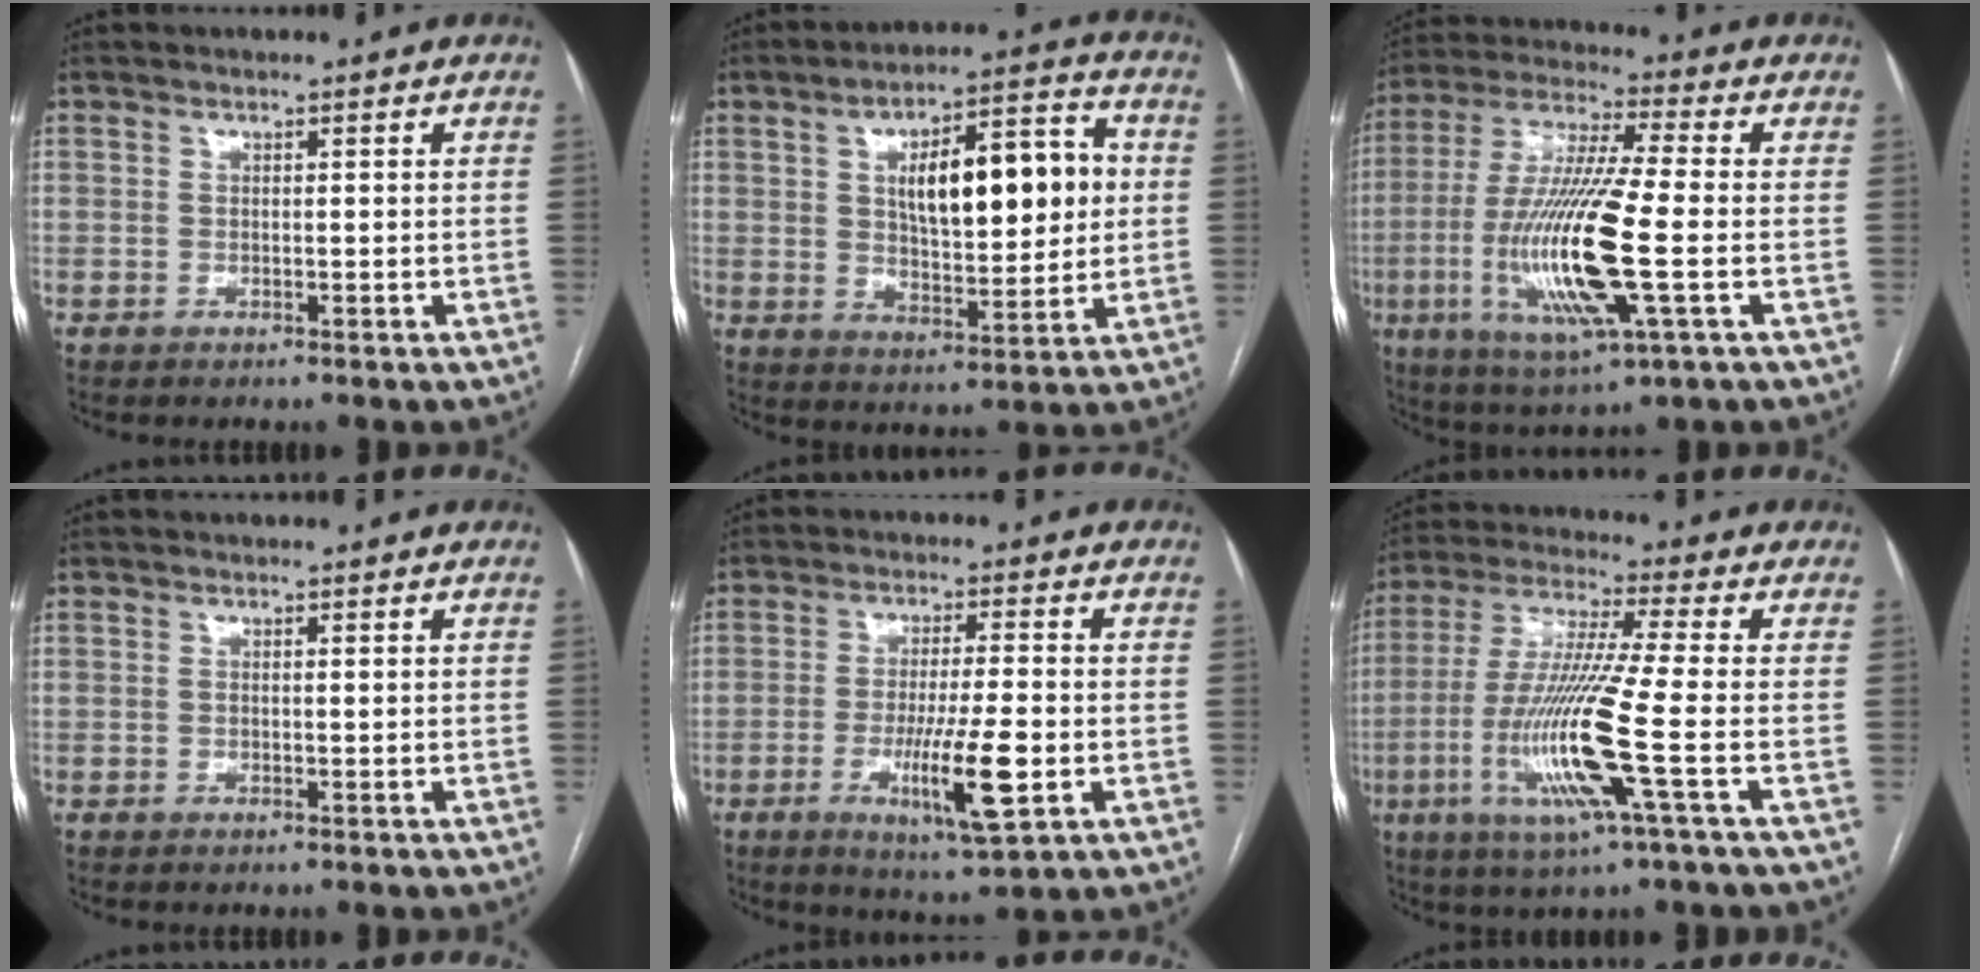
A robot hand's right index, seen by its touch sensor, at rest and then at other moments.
{"total": 15.8, "force": [2.9, 5.3, 14.7], "torque": [-0.222, 0.026, 0.047]}
{"total": 18.2, "force": [-3.8, 1.5, 17.8], "torque": [-0.371, -0.019, -0.068]}
{"total": 0.0}
{"total": 10.4, "force": [-3.0, 0.8, 10.0], "torque": [-0.172, -0.022, -0.048]}
{"total": 15.0, "force": [-4.3, -0.9, 14.4], "torque": [-0.299, -0.021, -0.088]}